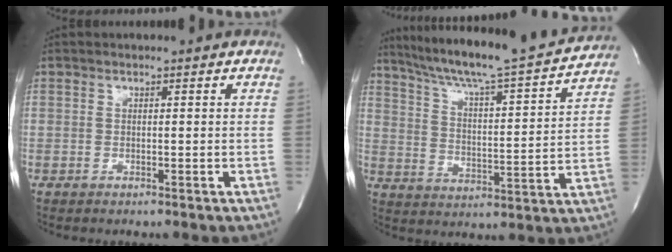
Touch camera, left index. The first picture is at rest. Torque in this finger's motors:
{"motor_torque": [-0.01, -0.21, 0.17, 0.12]}